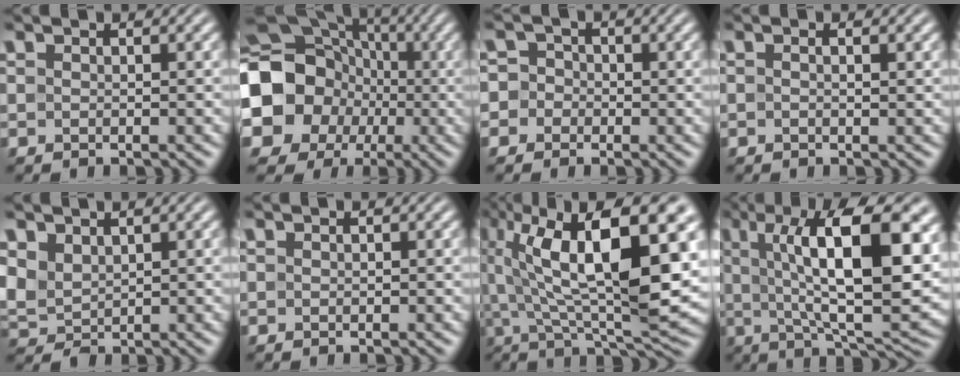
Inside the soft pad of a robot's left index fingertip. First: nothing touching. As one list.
[{"total": 16.6, "force": [-2.1, 15.0, 6.7], "torque": [-0.145, -0.003, -0.077]}, {"total": 3.7, "force": [-1.0, 3.5, 0.8], "torque": [0.015, 0.021, -0.054]}, {"total": 0.9, "force": [0.2, 0.2, 0.9], "torque": [-0.013, -0.005, 0.001]}, {"total": 3.3, "force": [1.6, 2.2, 1.9], "torque": [-0.055, 0.004, 0.032]}, {"total": 0.0}, {"total": 14.7, "force": [4.5, 4.4, 13.3], "torque": [-0.216, 0.013, 0.075]}, {"total": 14.5, "force": [3.6, 4.5, 13.3], "torque": [-0.191, 0.006, 0.053]}]